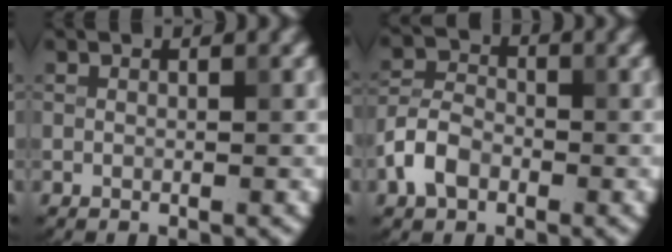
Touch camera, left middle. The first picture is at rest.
{"total": 3.7, "force": [-1.8, 2.5, 2.1], "torque": [-0.043, 0.006, -0.043]}